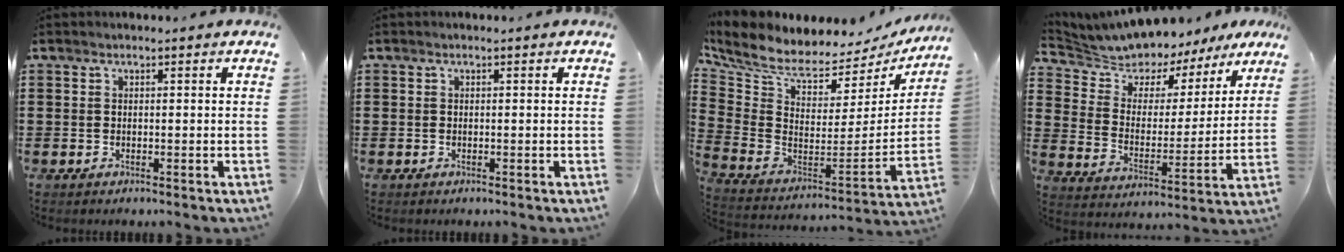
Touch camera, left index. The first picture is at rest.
{"total": 0.0}
{"total": 6.2, "force": [5.4, 1.7, 2.6], "torque": [-0.085, -0.055, 0.088]}
{"total": 6.3, "force": [6.1, 1.6, -0.1], "torque": [-0.041, -0.050, 0.106]}